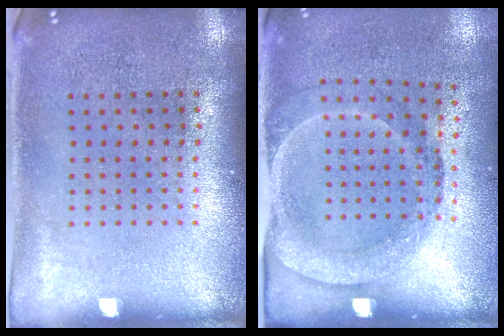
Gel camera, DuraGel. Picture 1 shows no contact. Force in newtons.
{"total": 1.7, "press": 1.2, "slide": 1.2}